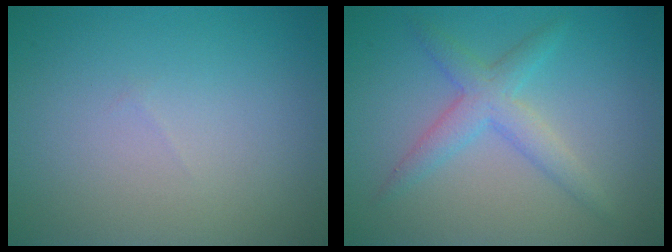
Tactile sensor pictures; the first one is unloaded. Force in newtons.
{"total": 3.1, "press": 3.1, "slide": 0.1}